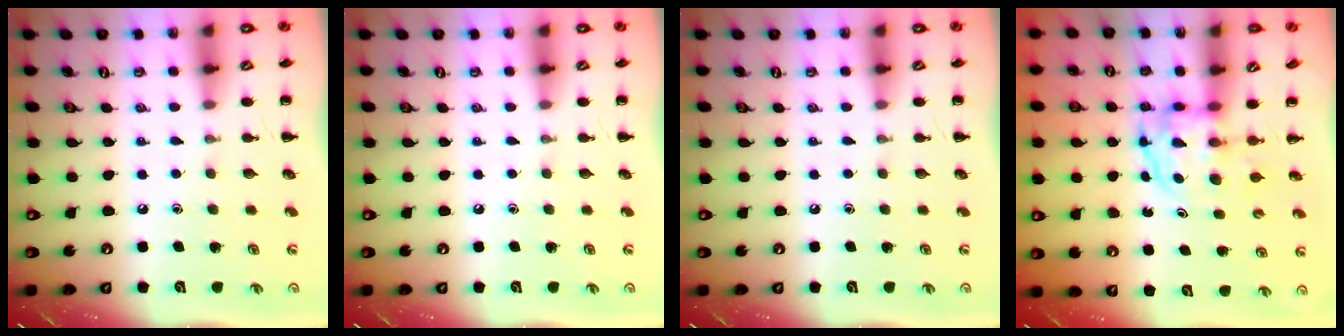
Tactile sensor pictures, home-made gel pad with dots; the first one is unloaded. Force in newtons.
{"total": 0.0}
{"total": 0.0}
{"total": 3.8, "press": 3.8, "slide": 0.3}